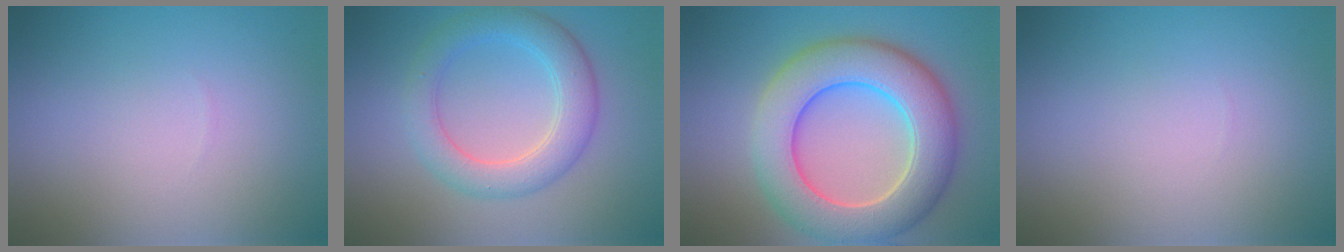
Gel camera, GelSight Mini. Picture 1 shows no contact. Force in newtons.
{"total": 4.7, "press": 4.7, "slide": 0.2}
{"total": 9.6, "press": 9.6, "slide": 0.4}
{"total": 0.0}